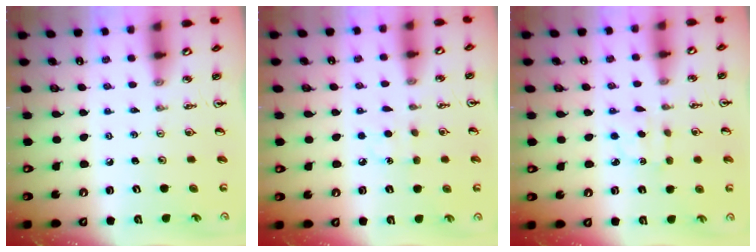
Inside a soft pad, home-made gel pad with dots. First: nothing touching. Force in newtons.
{"total": 5.2, "press": 5.2, "slide": 0.3}
{"total": 3.4, "press": 3.4, "slide": 0.5}